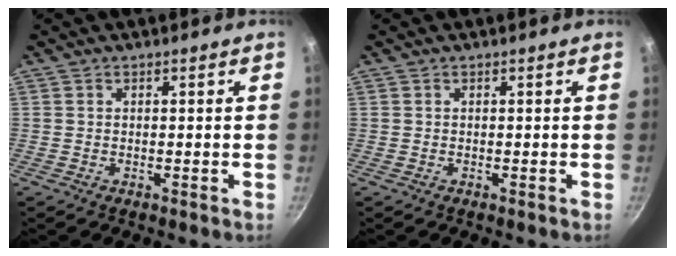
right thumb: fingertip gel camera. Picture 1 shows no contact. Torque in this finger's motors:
{"motor_torque": [0.32, 0.77, -0.12, -0.03, -0.04]}